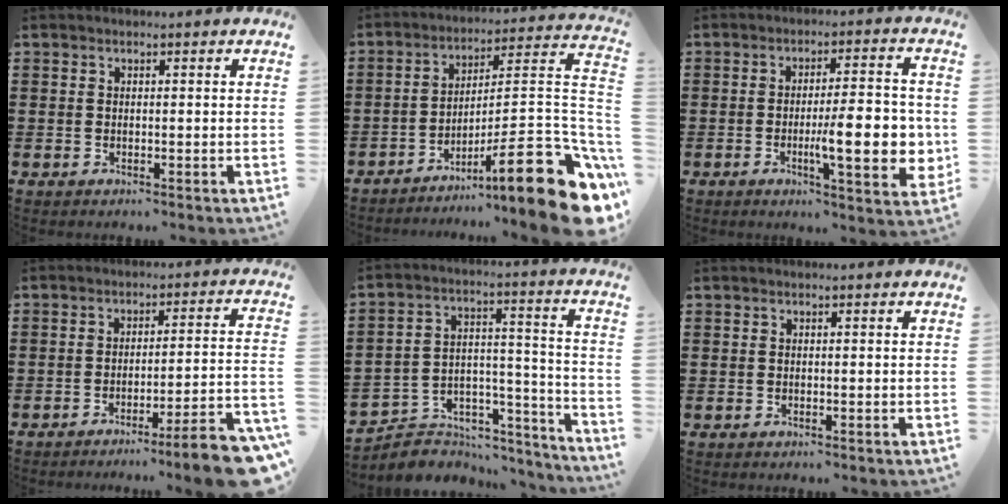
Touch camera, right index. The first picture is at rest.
{"total": 14.7, "force": [-7.1, 2.1, 12.8], "torque": [-0.182, -0.006, -0.121]}
{"total": 11.9, "force": [-2.2, 3.0, 11.3], "torque": [-0.148, -0.010, -0.034]}
{"total": 7.6, "force": [-5.8, -0.4, 4.9], "torque": [-0.074, -0.006, -0.109]}
{"total": 4.5, "force": [-3.7, 2.5, 0.6], "torque": [-0.018, 0.005, -0.075]}
{"total": 0.0}